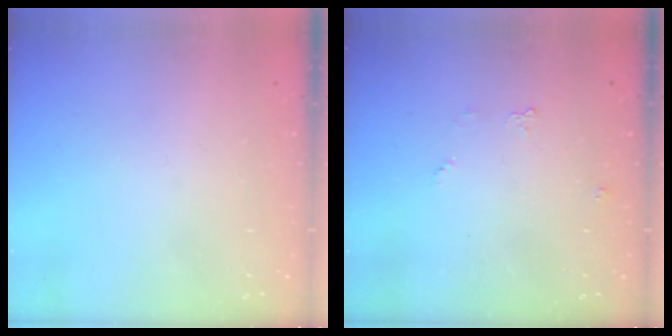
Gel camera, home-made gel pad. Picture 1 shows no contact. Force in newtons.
{"total": 4.7, "press": 4.7, "slide": 0.4}